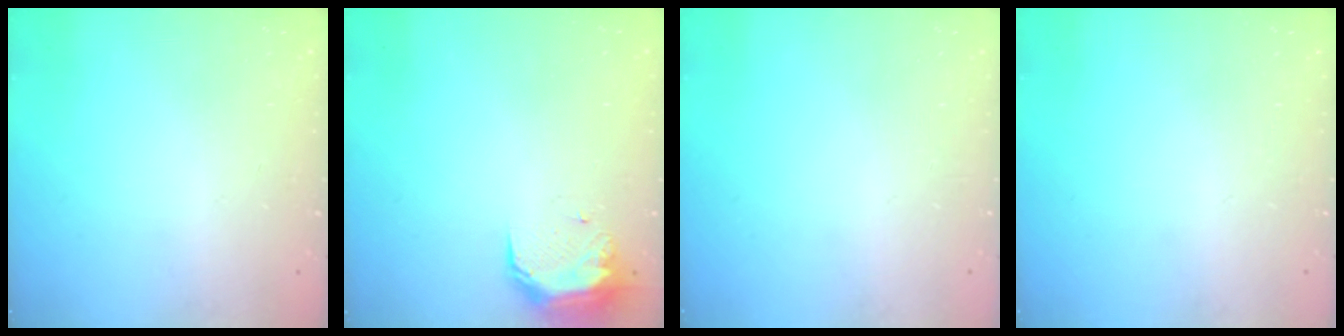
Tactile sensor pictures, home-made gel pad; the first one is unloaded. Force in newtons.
{"total": 9.1, "press": 9.0, "slide": 1.5}
{"total": 0.0}
{"total": 0.0}